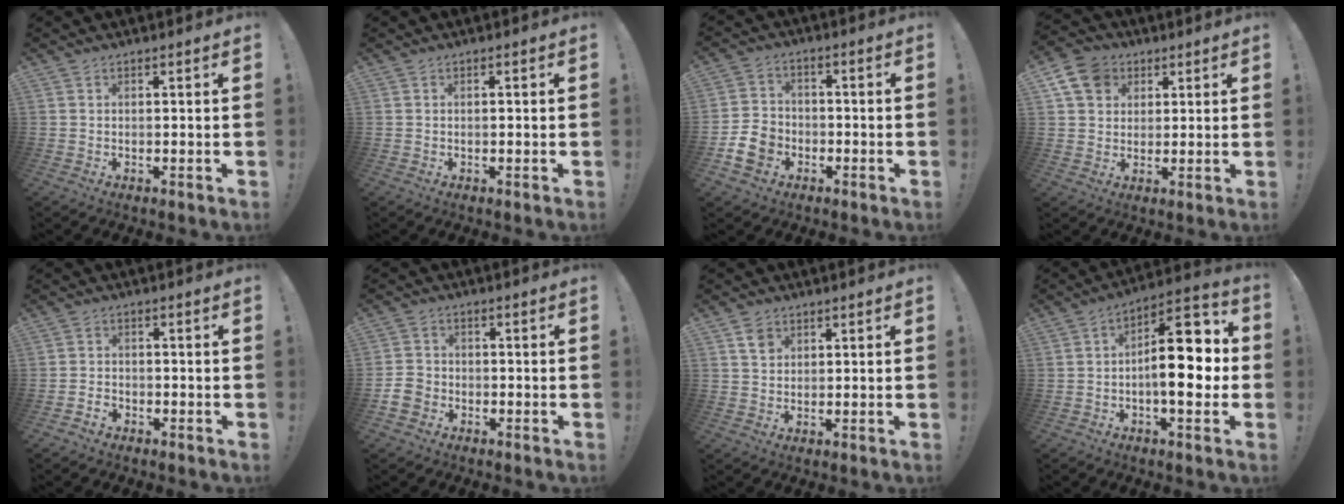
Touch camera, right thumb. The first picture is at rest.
{"total": 0.6, "force": [-0.3, 0.0, 0.5], "torque": [-0.008, 0.000, -0.005]}
{"total": 9.4, "force": [-4.3, 7.3, 3.9], "torque": [-0.069, 0.033, -0.078]}
{"total": 10.3, "force": [4.2, 8.4, 4.1], "torque": [-0.067, -0.010, 0.087]}
{"total": 2.3, "force": [-1.8, 1.4, 0.5], "torque": [-0.005, 0.002, -0.033]}
{"total": 6.1, "force": [-2.8, 4.8, 2.6], "torque": [-0.055, 0.014, -0.054]}
{"total": 3.9, "force": [2.1, 2.8, 1.5], "torque": [-0.005, -0.011, 0.036]}
{"total": 17.4, "force": [-0.7, 7.9, 15.4], "torque": [-0.209, 0.008, -0.013]}